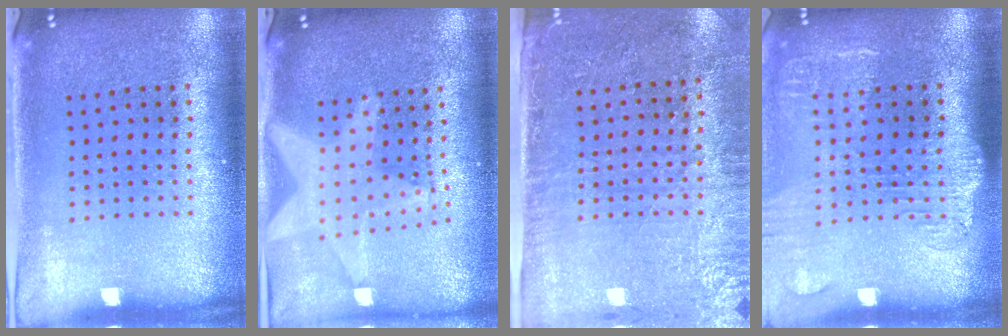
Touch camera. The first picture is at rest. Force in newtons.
{"total": 2.2, "press": 1.8, "slide": 1.3}
{"total": 2.9, "press": 2.5, "slide": 1.5}
{"total": 1.9, "press": 1.6, "slide": 1.1}